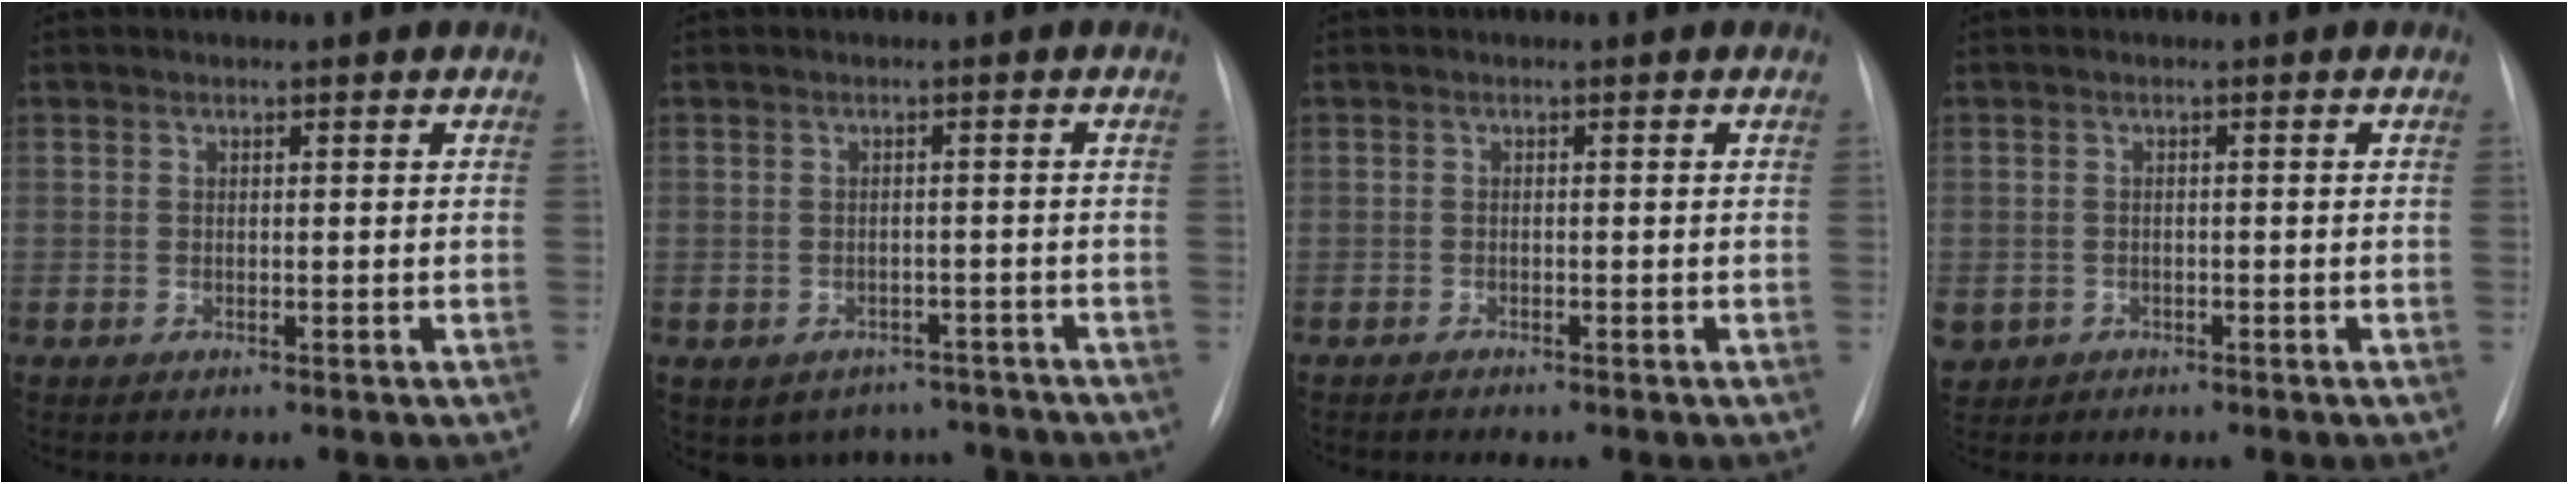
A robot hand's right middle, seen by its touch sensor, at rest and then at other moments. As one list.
[{"total": 6.3, "force": [-5.1, 3.7, 0.4], "torque": [0.008, 0.019, -0.059]}, {"total": 0.6, "force": [-0.6, 0.0, -0.1], "torque": [-0.004, -0.003, -0.012]}, {"total": 4.4, "force": [-2.4, 3.6, 0.8], "torque": [-0.025, 0.002, -0.038]}]